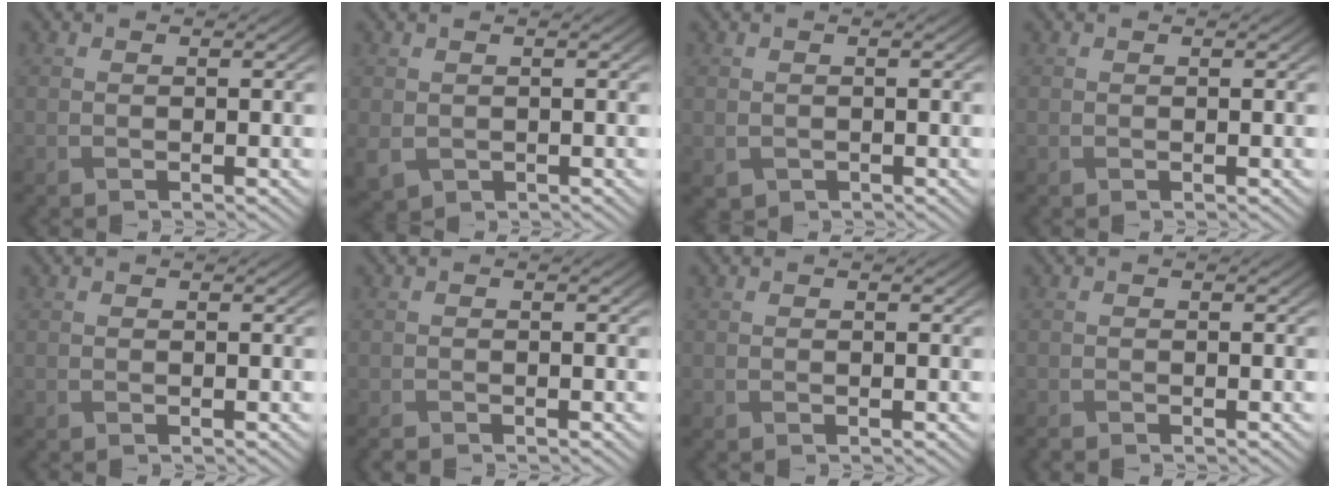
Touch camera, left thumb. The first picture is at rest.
{"total": 2.0, "force": [-0.2, 1.7, 1.0], "torque": [-0.035, -0.012, 0.000]}
{"total": 0.8, "force": [-0.3, 0.7, 0.2], "torque": [-0.009, -0.009, -0.002]}
{"total": 0.0}
{"total": 0.0}
{"total": 1.0, "force": [-1.0, 0.1, 0.2], "torque": [-0.002, -0.003, -0.019]}
{"total": 0.0}
{"total": 0.7, "force": [-0.7, 0.0, 0.1], "torque": [-0.001, -0.002, -0.015]}